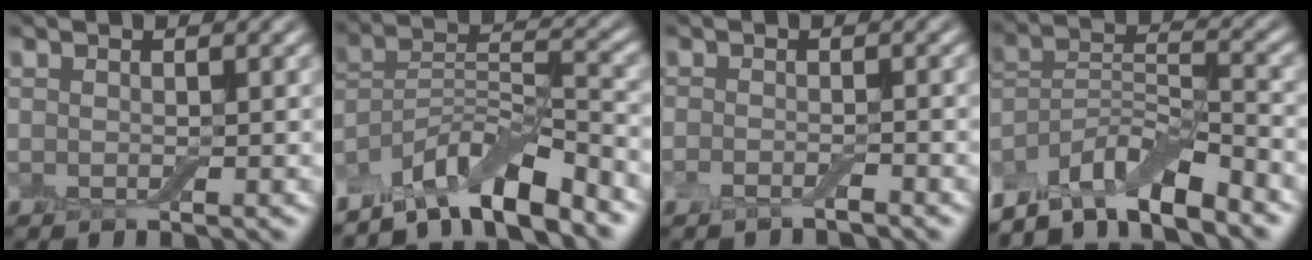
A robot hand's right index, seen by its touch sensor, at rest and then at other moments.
{"total": 8.5, "force": [-6.8, 2.0, 4.6], "torque": [-0.072, 0.003, -0.130]}
{"total": 1.3, "force": [-1.1, 0.1, 0.6], "torque": [-0.014, -0.001, -0.025]}
{"total": 8.3, "force": [-6.5, 2.7, 4.5], "torque": [-0.077, 0.002, -0.128]}